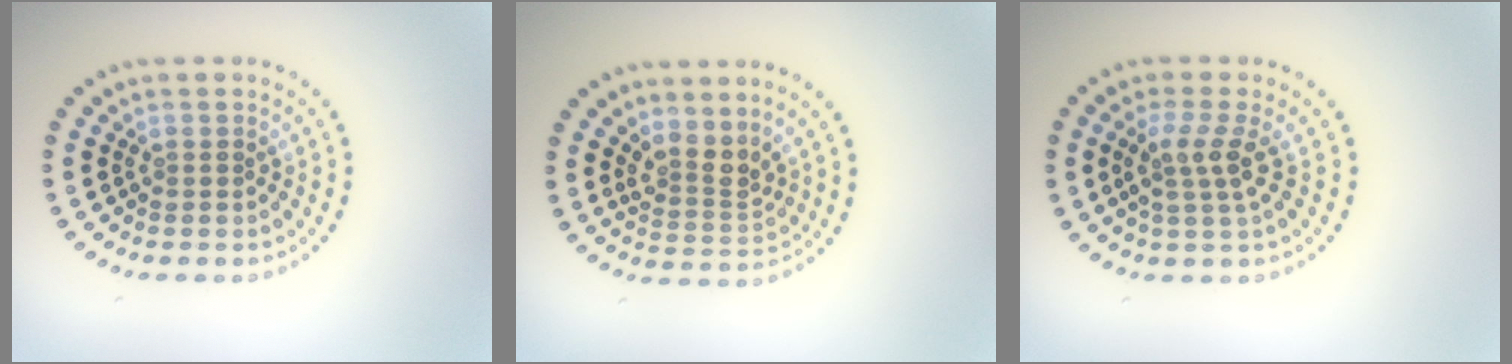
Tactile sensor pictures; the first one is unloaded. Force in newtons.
{"total": 2.8, "press": 2.0, "slide": 2.0}
{"total": 2.8, "press": 2.1, "slide": 1.8}